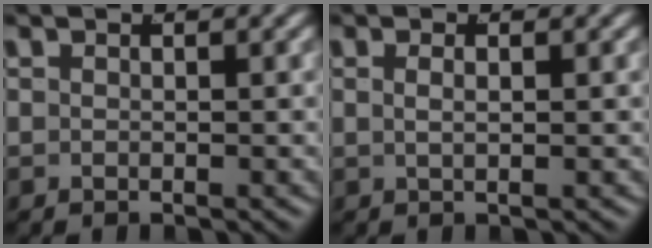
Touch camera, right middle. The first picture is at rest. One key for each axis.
{"total": 1.0, "fx": 0.4, "fy": -0.3, "fz": 0.8, "tx": -0.013, "ty": 0.008, "tz": 0.005}